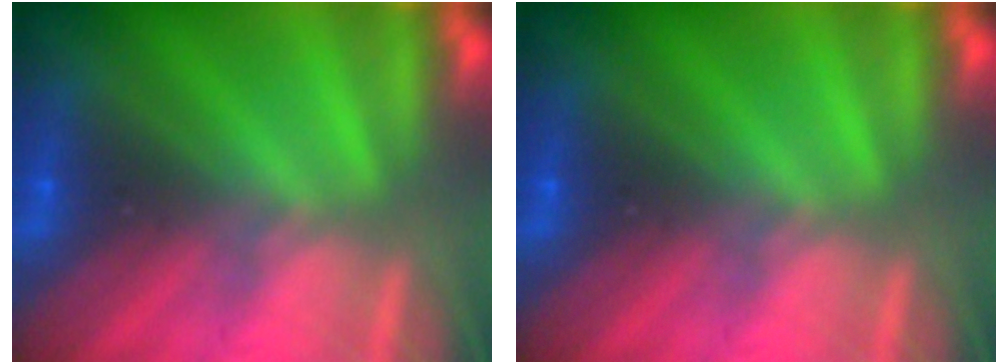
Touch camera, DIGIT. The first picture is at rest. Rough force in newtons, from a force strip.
{"total": 0.0}